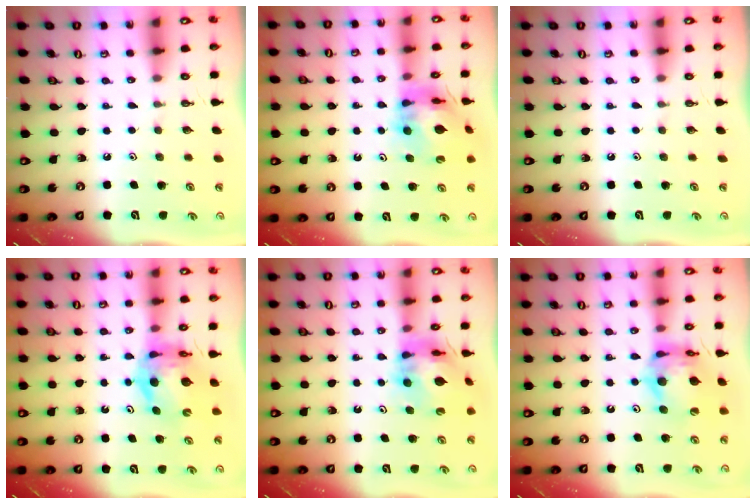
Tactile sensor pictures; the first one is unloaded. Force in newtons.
{"total": 13.0, "press": 12.9, "slide": 1.4}
{"total": 0.0}
{"total": 9.8, "press": 9.8, "slide": 1.1}
{"total": 13.0, "press": 12.9, "slide": 1.4}
{"total": 13.9, "press": 13.8, "slide": 1.5}